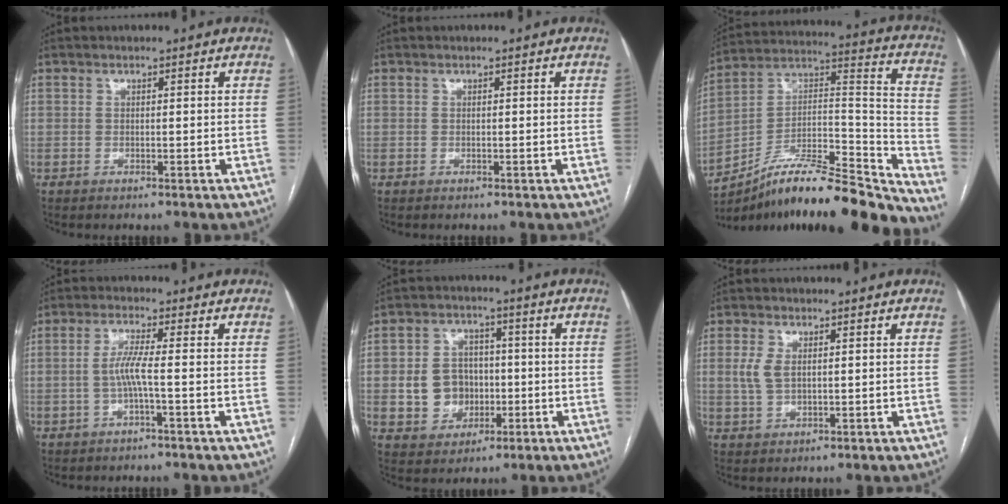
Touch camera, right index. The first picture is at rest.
{"total": 0.0}
{"total": 23.0, "force": [-20.0, 1.6, 11.2], "torque": [-0.150, 0.035, -0.329]}
{"total": 3.6, "force": [-0.8, -0.3, 3.5], "torque": [-0.071, 0.006, -0.015]}
{"total": 7.8, "force": [-0.9, 6.9, 3.4], "torque": [-0.071, 0.020, -0.007]}
{"total": 3.3, "force": [0.7, 1.8, 2.7], "torque": [-0.063, 0.005, 0.020]}